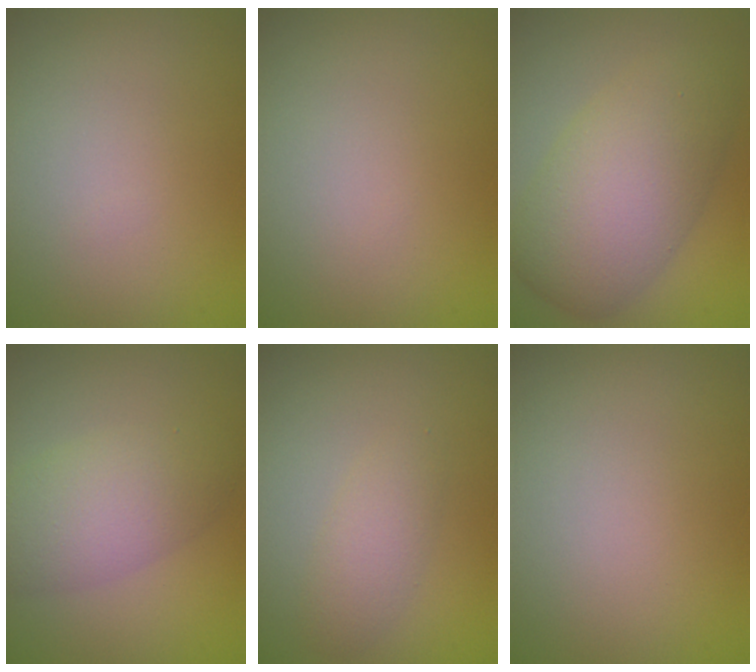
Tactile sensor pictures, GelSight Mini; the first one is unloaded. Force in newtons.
{"total": 0.0}
{"total": 7.4, "press": 7.4, "slide": 0.2}
{"total": 4.7, "press": 4.7, "slide": 0.1}
{"total": 2.0, "press": 2.0, "slide": 0.1}
{"total": 0.0}